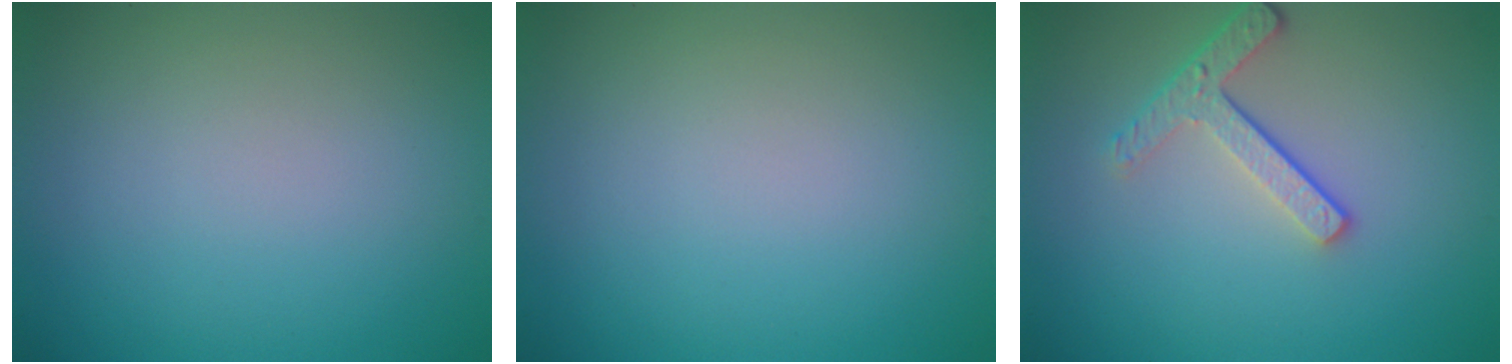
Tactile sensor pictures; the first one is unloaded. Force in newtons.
{"total": 0.0}
{"total": 3.2, "press": 2.5, "slide": 2.0}